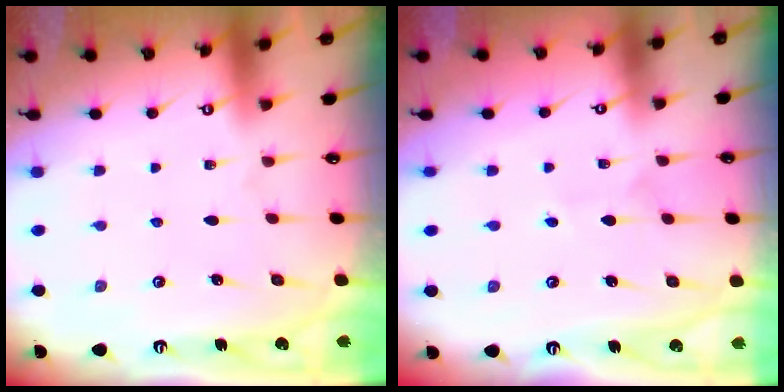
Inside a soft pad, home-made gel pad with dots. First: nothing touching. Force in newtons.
{"total": 2.9, "press": 2.8, "slide": 0.4}